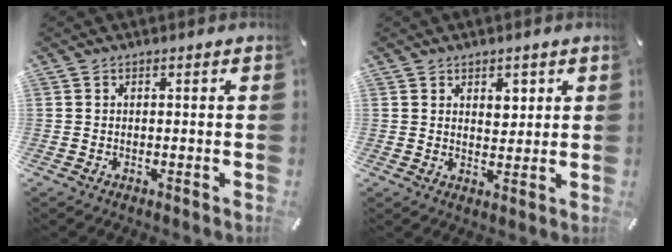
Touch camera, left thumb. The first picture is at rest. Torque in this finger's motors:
{"motor_torque": [0.20, -0.17, 0.11, 0.07, 0.01]}